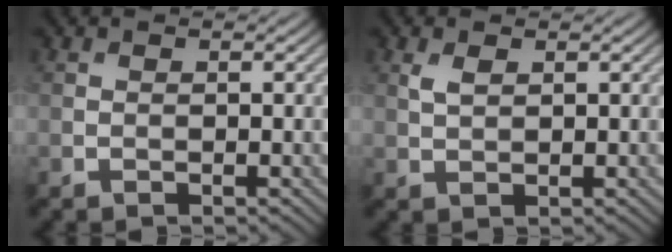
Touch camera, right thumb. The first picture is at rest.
{"total": 1.8, "force": [0.8, 0.8, 1.3], "torque": [-0.033, 0.000, 0.019]}